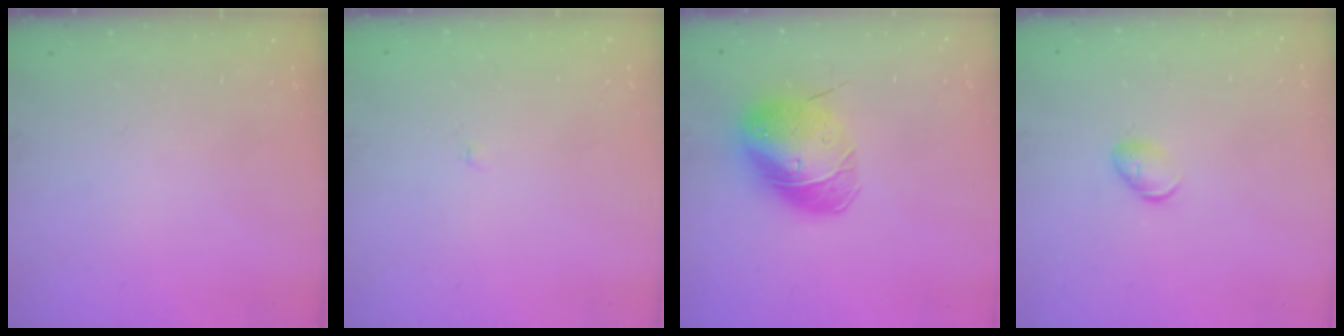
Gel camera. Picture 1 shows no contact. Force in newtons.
{"total": 1.9, "press": 1.9, "slide": 0.2}
{"total": 9.4, "press": 9.2, "slide": 1.8}
{"total": 6.2, "press": 6.1, "slide": 0.7}